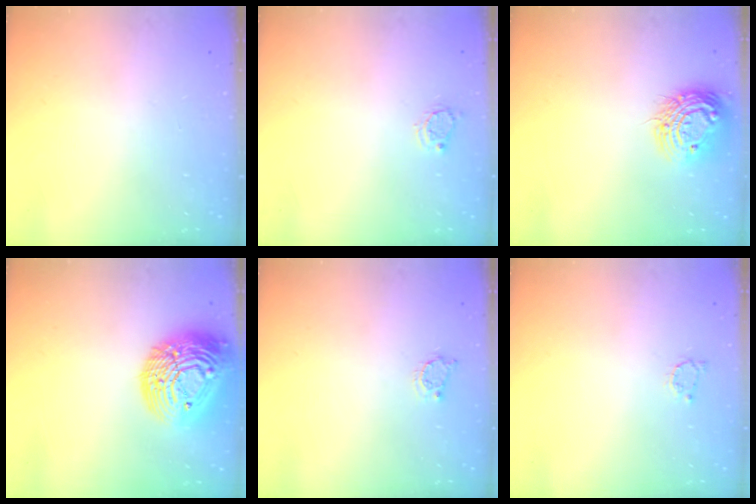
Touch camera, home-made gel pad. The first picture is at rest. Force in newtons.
{"total": 3.3, "press": 3.3, "slide": 0.2}
{"total": 13.3, "press": 13.3, "slide": 0.9}
{"total": 23.9, "press": 23.8, "slide": 2.2}
{"total": 3.2, "press": 3.2, "slide": 0.3}
{"total": 2.5, "press": 2.5, "slide": 0.4}